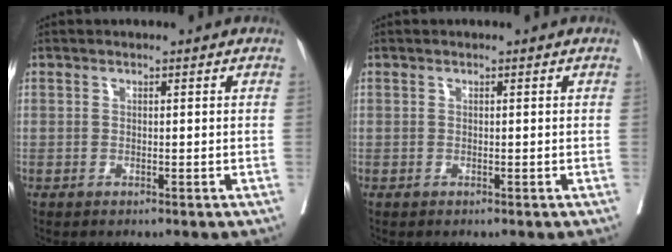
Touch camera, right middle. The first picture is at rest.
{"total": 0.0}